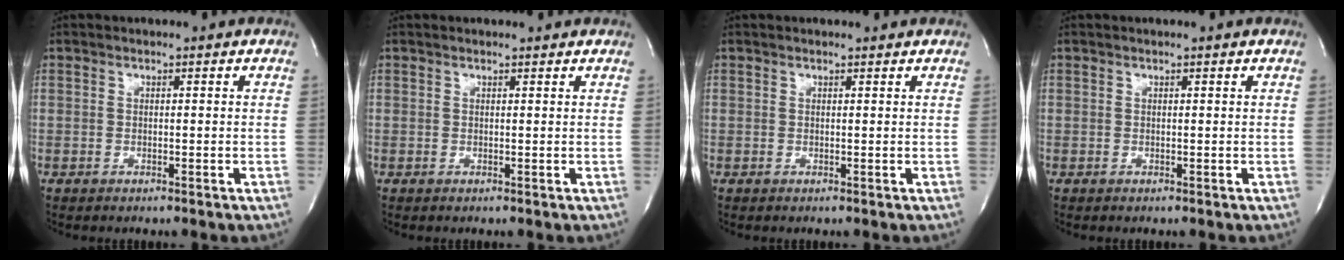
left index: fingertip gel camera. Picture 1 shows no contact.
{"total": 1.4, "force": [1.4, 0.2, 0.3], "torque": [-0.010, 0.005, 0.012]}
{"total": 1.2, "force": [1.1, 0.1, 0.3], "torque": [-0.010, 0.004, 0.010]}
{"total": 0.0}